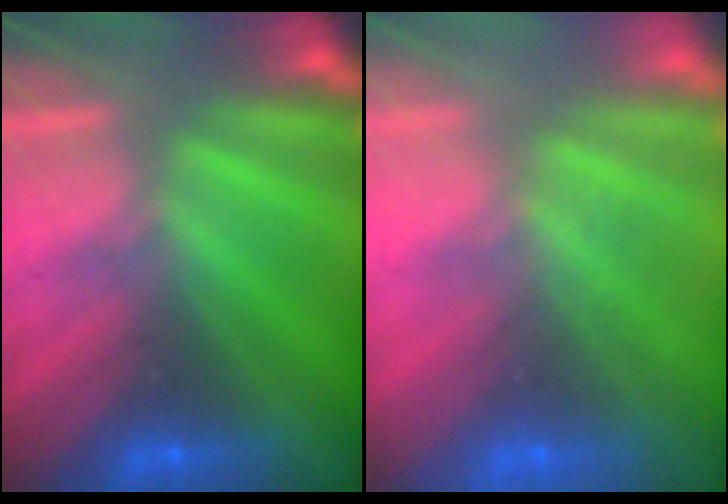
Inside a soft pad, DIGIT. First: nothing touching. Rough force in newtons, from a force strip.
{"total": 8.1}